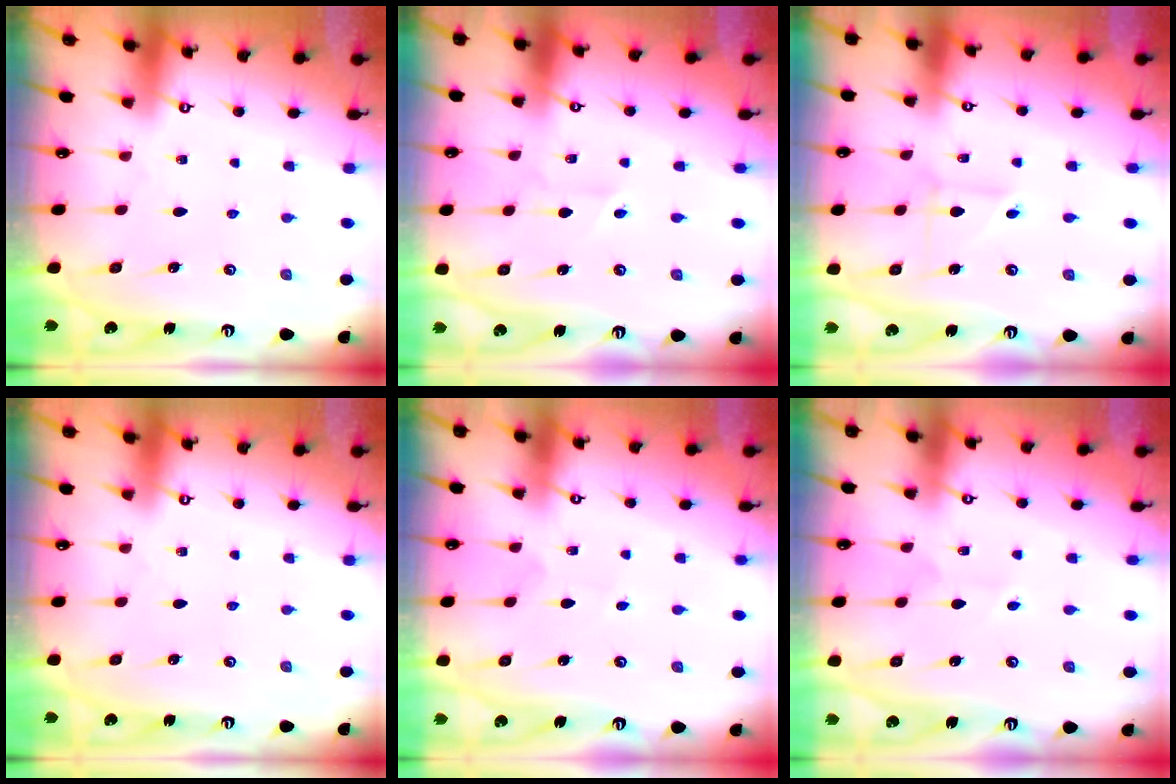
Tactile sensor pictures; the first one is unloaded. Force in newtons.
{"total": 1.8, "press": 1.7, "slide": 0.6}
{"total": 3.7, "press": 3.7, "slide": 0.3}
{"total": 0.0}
{"total": 2.9, "press": 2.8, "slide": 0.2}
{"total": 2.1, "press": 2.1, "slide": 0.2}